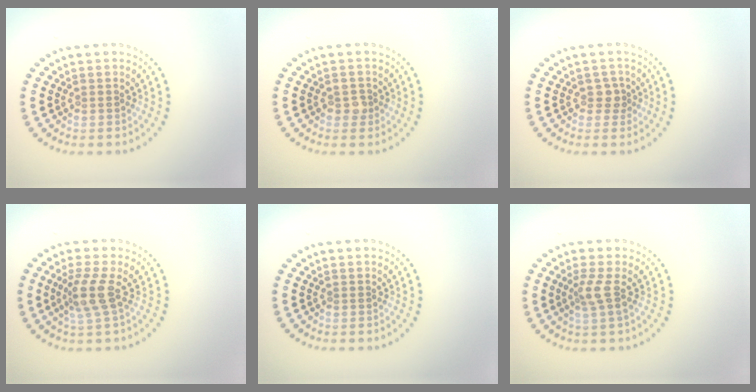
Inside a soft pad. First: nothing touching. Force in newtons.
{"total": 1.1, "press": 1.1, "slide": 0.3}
{"total": 1.4, "press": 1.1, "slide": 0.8}
{"total": 2.7, "press": 2.0, "slide": 1.7}
{"total": 0.0}
{"total": 1.9, "press": 1.4, "slide": 1.4}